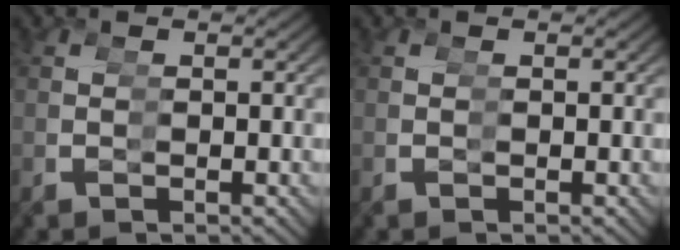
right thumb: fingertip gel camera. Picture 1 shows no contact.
{"total": 0.0}